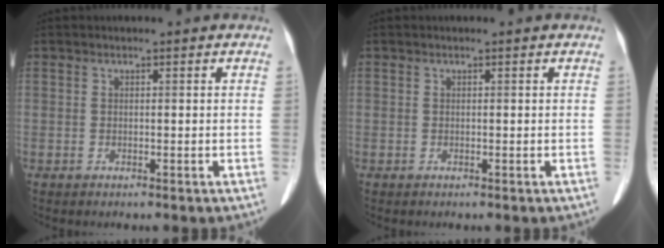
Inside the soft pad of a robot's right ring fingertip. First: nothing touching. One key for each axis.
{"total": 0.0}